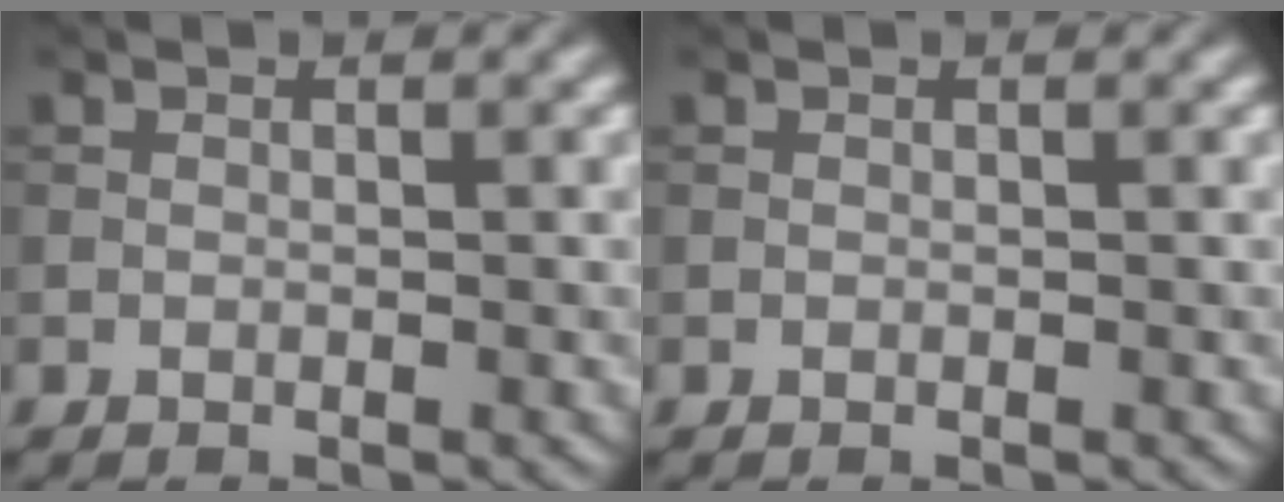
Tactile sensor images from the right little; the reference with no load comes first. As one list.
[{"total": 0.0}]